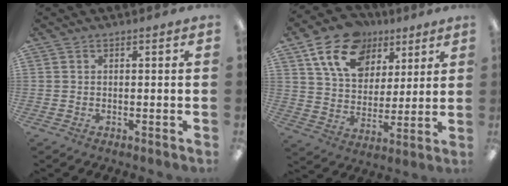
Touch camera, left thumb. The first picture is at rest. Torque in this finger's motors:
{"motor_torque": [1.65, 1.68, 1.38, -1.38, 0.19]}